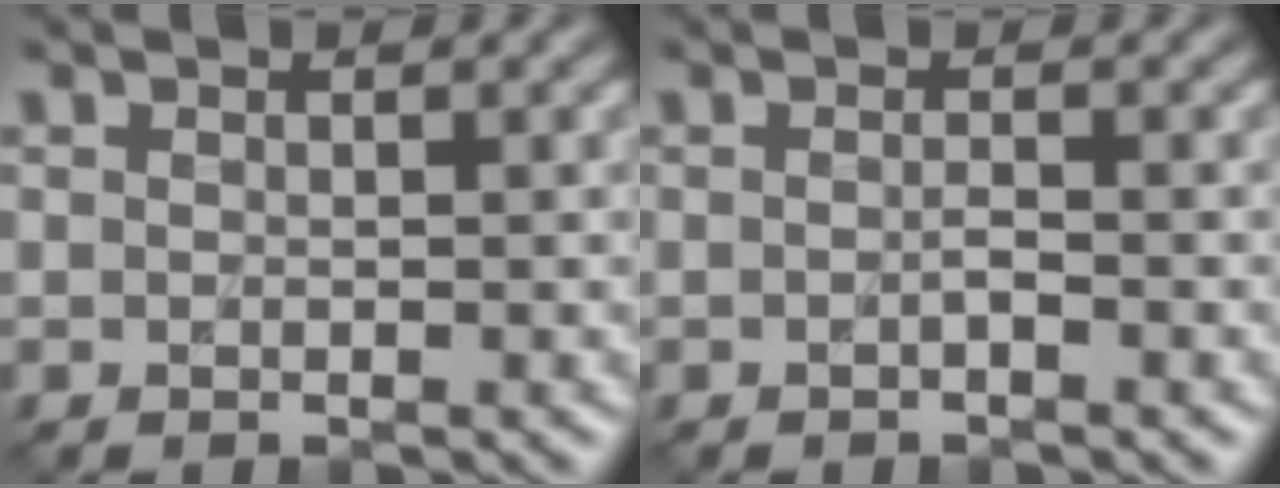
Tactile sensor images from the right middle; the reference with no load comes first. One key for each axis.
{"total": 0.6, "fx": -0.3, "fy": 0.1, "fz": 0.5, "tx": -0.012, "ty": 0.001, "tz": -0.006}